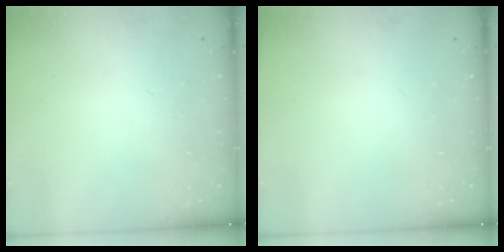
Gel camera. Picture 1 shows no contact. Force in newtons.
{"total": 0.0}